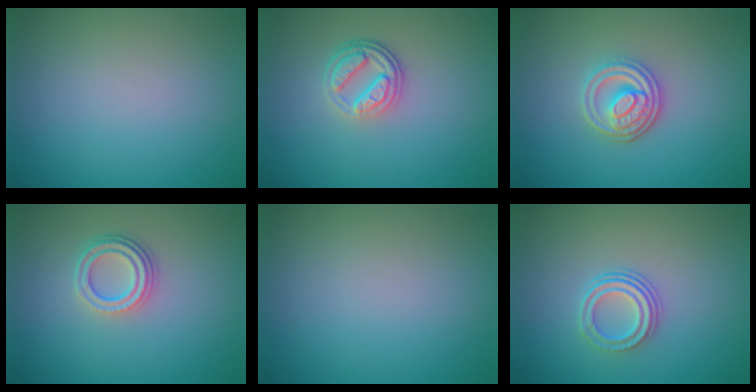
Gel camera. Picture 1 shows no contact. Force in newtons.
{"total": 3.7, "press": 2.8, "slide": 2.4}
{"total": 3.6, "press": 3.1, "slide": 1.9}
{"total": 3.3, "press": 2.4, "slide": 2.3}
{"total": 0.0}
{"total": 2.9, "press": 2.1, "slide": 2.0}